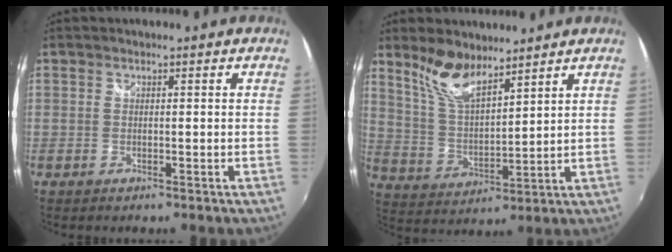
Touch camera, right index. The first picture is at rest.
{"total": 9.2, "force": [7.5, 2.8, 4.7], "torque": [-0.094, -0.002, 0.152]}